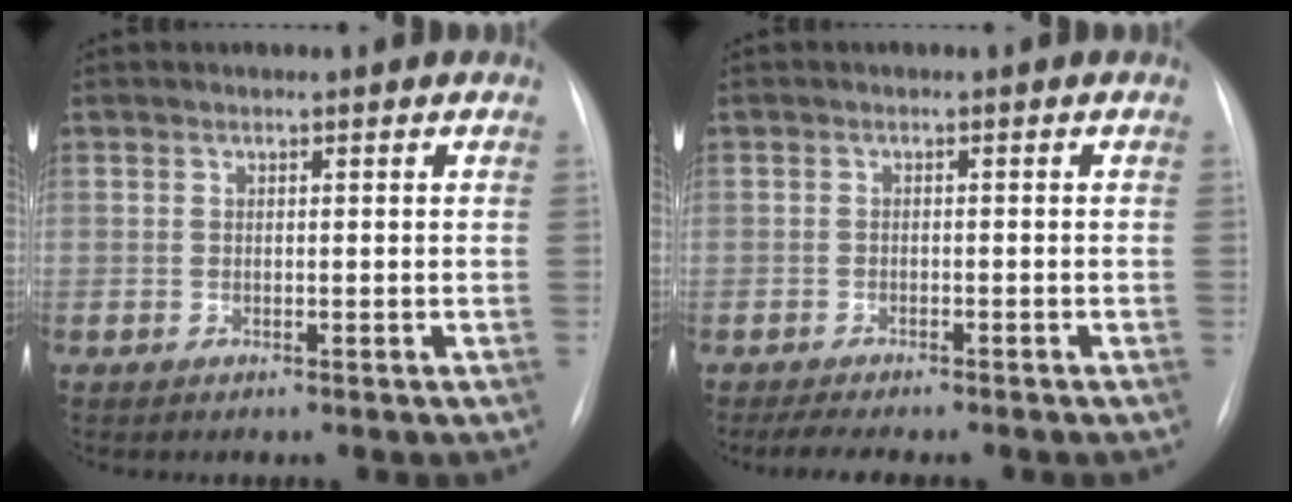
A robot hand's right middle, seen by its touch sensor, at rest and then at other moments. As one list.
[{"total": 5.4, "force": [-4.5, 1.3, 2.6], "torque": [-0.038, -0.009, -0.064]}]